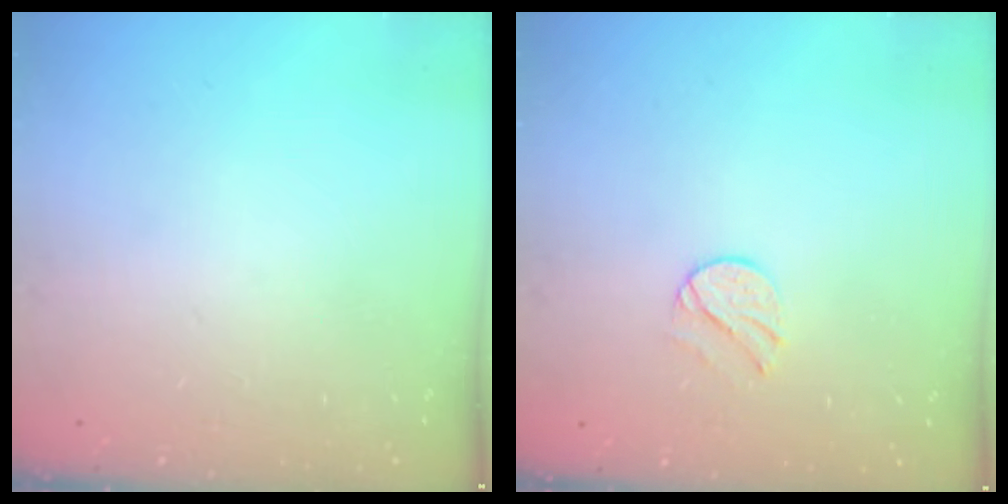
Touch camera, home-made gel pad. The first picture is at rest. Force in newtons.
{"total": 5.5, "press": 5.4, "slide": 0.6}